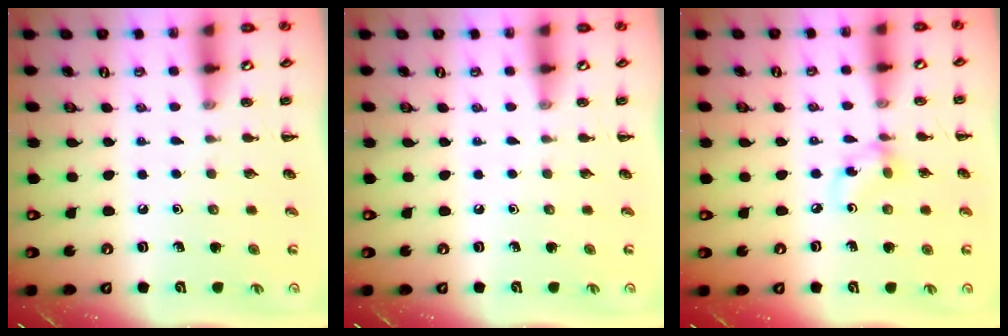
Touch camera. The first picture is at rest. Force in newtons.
{"total": 0.0}
{"total": 5.0, "press": 4.8, "slide": 1.2}